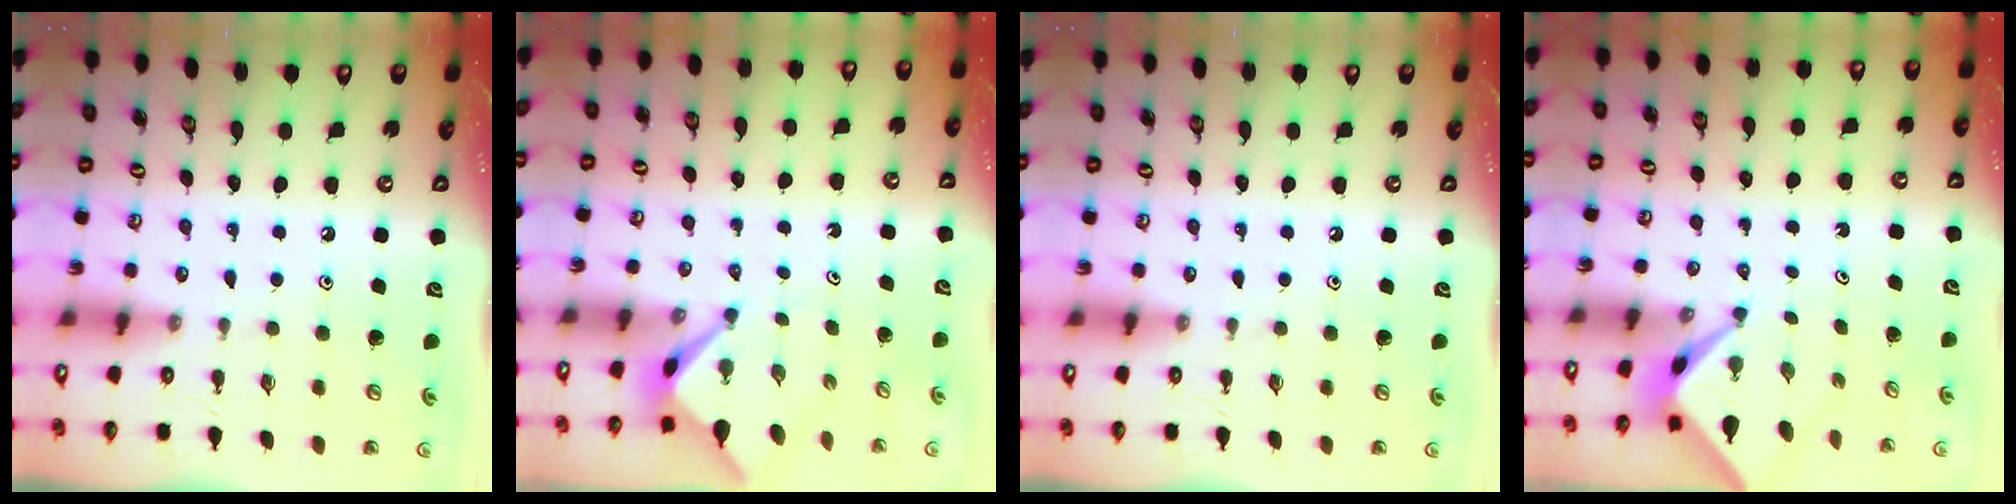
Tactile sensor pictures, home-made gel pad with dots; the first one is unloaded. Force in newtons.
{"total": 2.7, "press": 2.7, "slide": 0.3}
{"total": 0.0}
{"total": 2.3, "press": 2.3, "slide": 0.2}